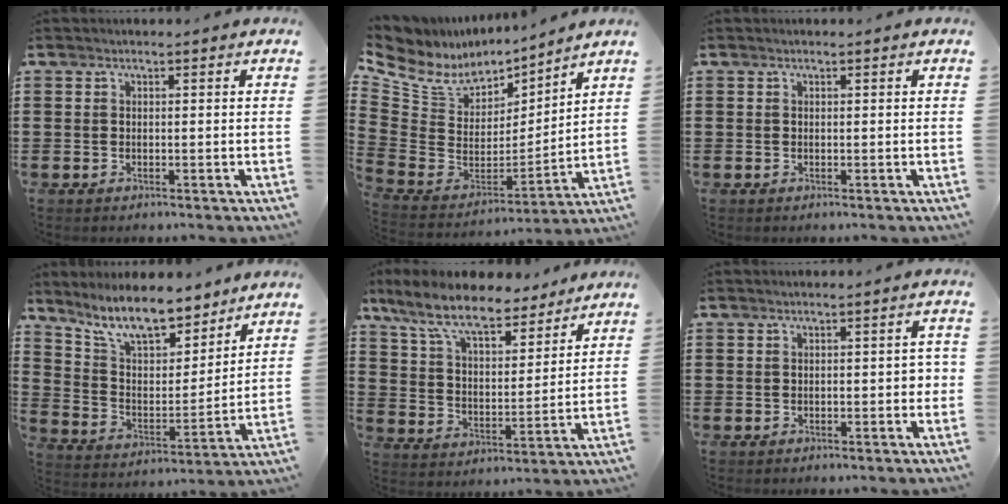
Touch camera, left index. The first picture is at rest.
{"total": 7.1, "force": [5.1, 4.3, 2.5], "torque": [-0.085, -0.038, 0.092]}
{"total": 0.0}
{"total": 10.8, "force": [9.2, 2.6, 5.0], "torque": [-0.121, -0.044, 0.168]}
{"total": 10.2, "force": [8.6, 2.5, 4.9], "torque": [-0.129, -0.034, 0.151]}
{"total": 1.6, "force": [-0.5, 0.6, 1.5], "torque": [-0.026, 0.002, -0.010]}